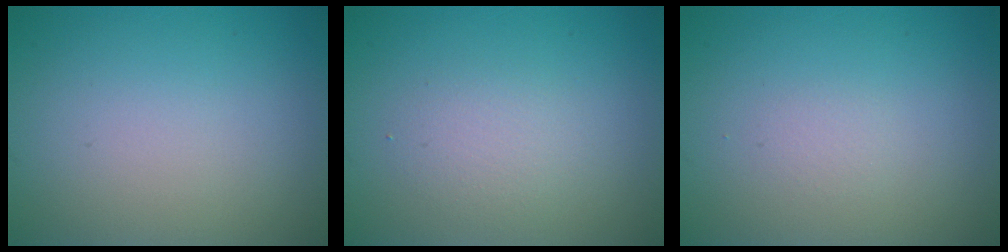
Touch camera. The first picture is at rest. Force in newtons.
{"total": 1.9, "press": 1.9, "slide": 0.0}
{"total": 0.6, "press": 0.6, "slide": 0.1}